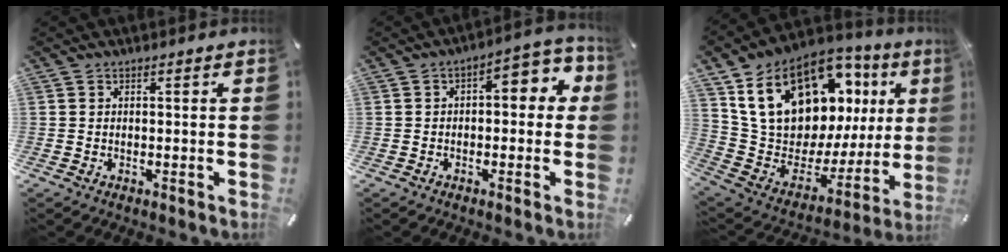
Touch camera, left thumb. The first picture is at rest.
{"total": 7.0, "force": [0.9, 3.7, 5.9], "torque": [-0.072, -0.008, 0.005]}
{"total": 22.6, "force": [12.9, 13.4, 12.9], "torque": [-0.210, -0.080, 0.246]}